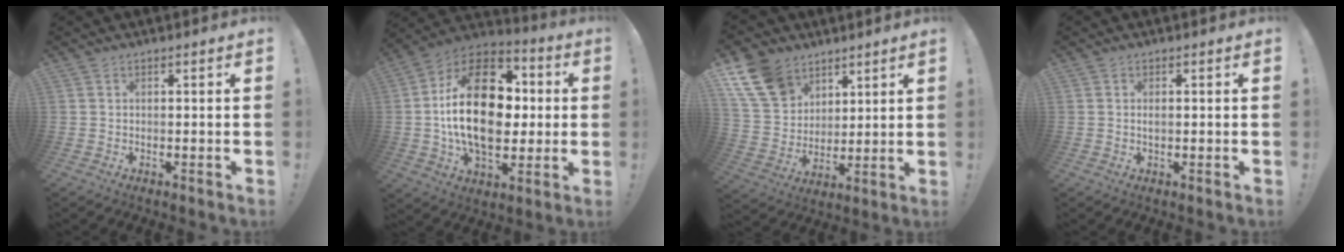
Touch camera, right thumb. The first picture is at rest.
{"total": 27.3, "force": [1.5, 17.1, 21.2], "torque": [-0.375, 0.012, 0.033]}
{"total": 15.5, "force": [9.0, 11.1, 6.1], "torque": [-0.116, -0.044, 0.181]}
{"total": 0.7, "force": [0.0, 0.2, 0.7], "torque": [-0.006, -0.002, -0.002]}